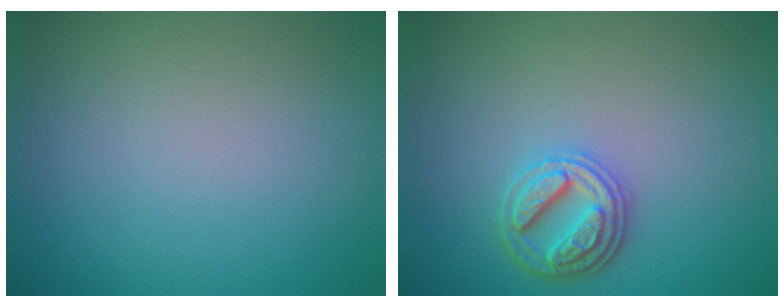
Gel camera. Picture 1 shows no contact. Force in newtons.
{"total": 3.5, "press": 3.1, "slide": 1.6}